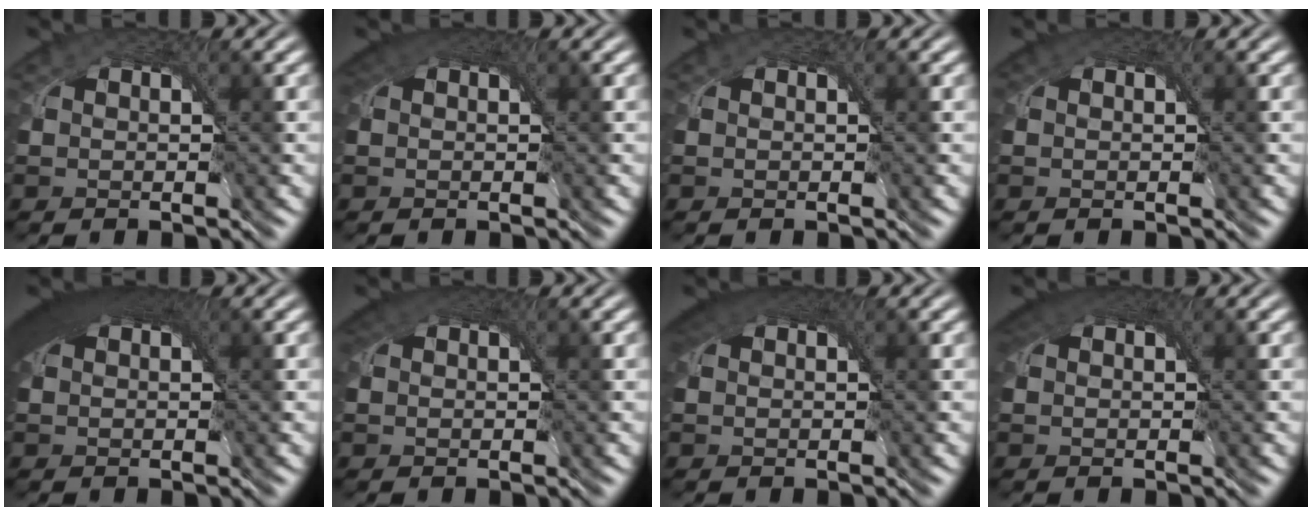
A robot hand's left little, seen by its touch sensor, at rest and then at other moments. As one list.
[{"total": 3.5, "force": [1.8, 2.1, 2.1], "torque": [-0.040, 0.008, 0.020]}, {"total": 0.0}, {"total": 1.3, "force": [0.6, 0.9, 0.7], "torque": [-0.014, 0.003, 0.006]}, {"total": 6.3, "force": [2.8, 2.9, 4.9], "torque": [-0.078, 0.016, 0.032]}, {"total": 3.5, "force": [1.8, 2.1, 2.2], "torque": [-0.041, 0.008, 0.020]}, {"total": 4.5, "force": [2.6, 2.1, 3.0], "torque": [-0.050, 0.014, 0.031]}, {"total": 3.9, "force": [2.2, 2.1, 2.5], "torque": [-0.045, 0.011, 0.025]}]